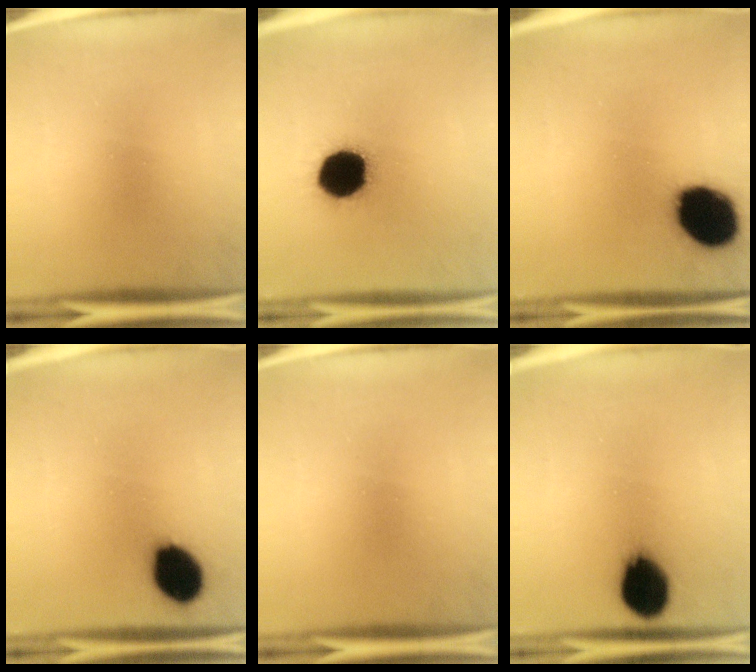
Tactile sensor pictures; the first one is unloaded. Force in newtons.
{"total": 18.5}
{"total": 18.3}
{"total": 12.3}
{"total": 0.0}
{"total": 12.9}